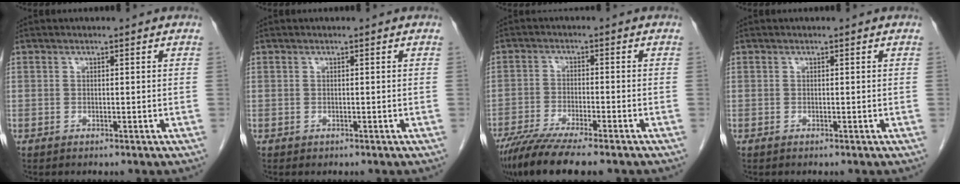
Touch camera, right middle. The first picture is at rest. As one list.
[{"total": 0.0}, {"total": 10.8, "force": [-8.6, 1.0, 6.4], "torque": [-0.105, -0.023, -0.138]}, {"total": 0.0}]